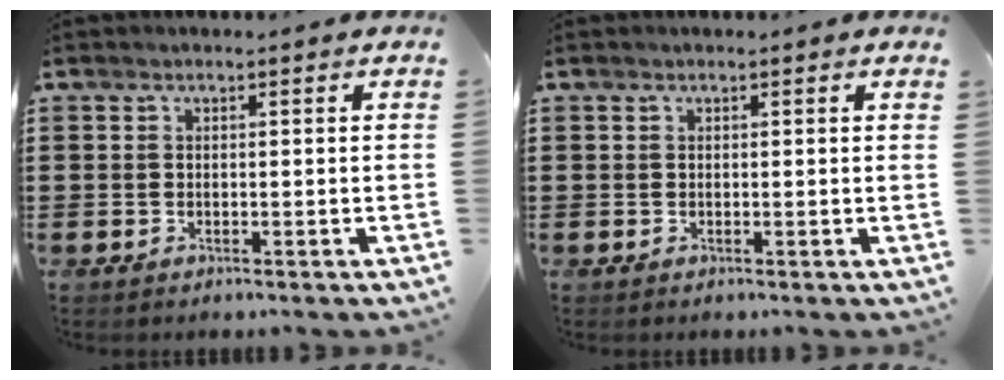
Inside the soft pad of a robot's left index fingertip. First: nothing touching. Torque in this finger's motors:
{"motor_torque": [0.26, -0.25, 0.11, 0.01]}